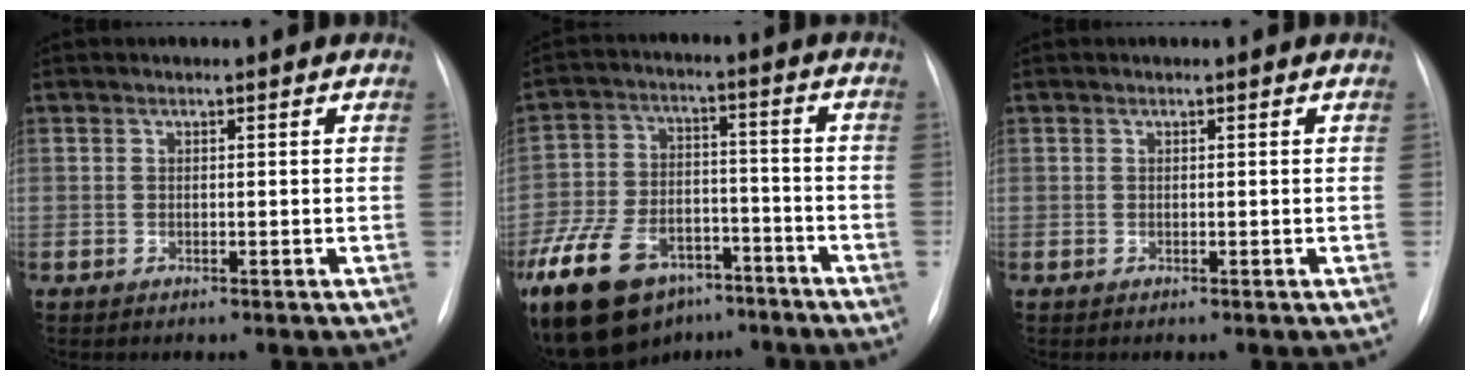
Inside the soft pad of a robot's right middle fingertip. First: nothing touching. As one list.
[{"total": 24.8, "force": [-15.7, 14.0, 13.0], "torque": [-0.332, -0.011, -0.260]}, {"total": 0.0}]